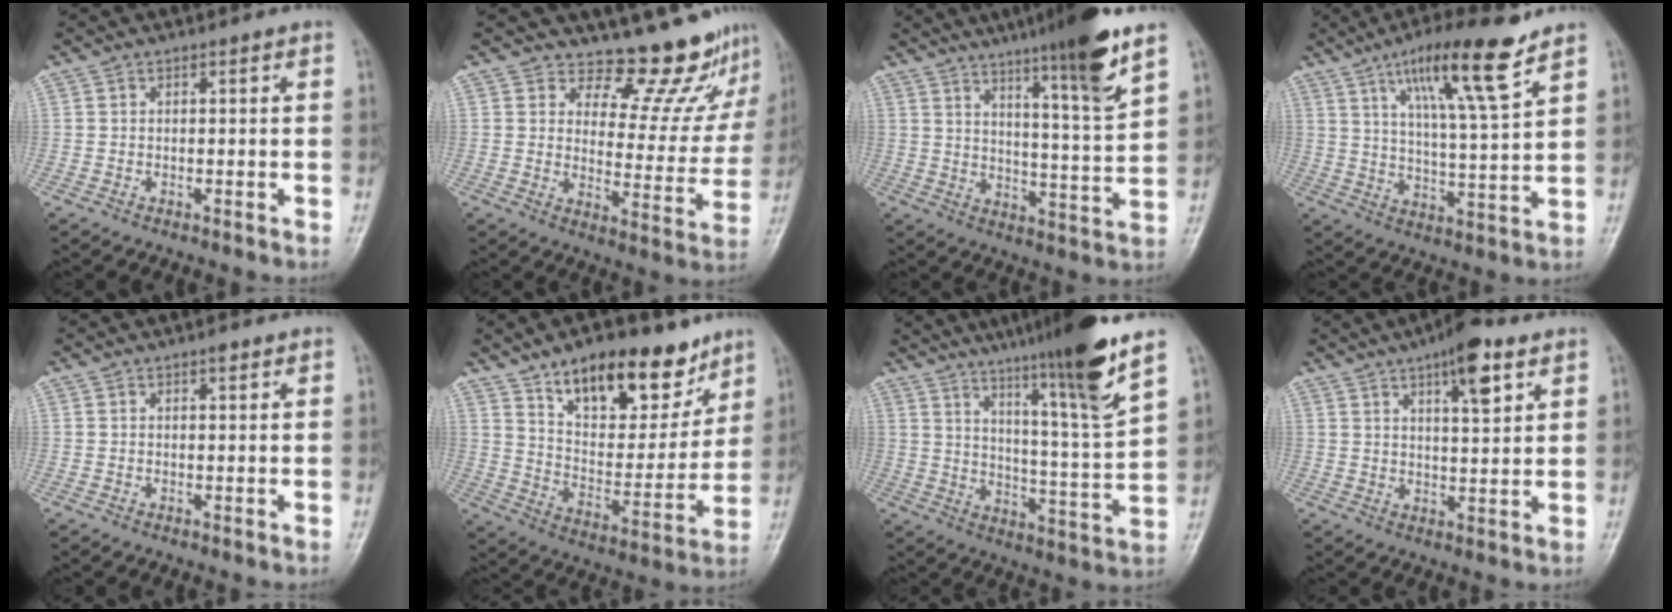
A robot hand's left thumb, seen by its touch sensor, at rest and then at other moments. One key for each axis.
{"total": 12.8, "fx": 11.9, "fy": 4.1, "fz": 2.5, "tx": 0.010, "ty": -0.118, "tz": 0.147}
{"total": 15.0, "fx": 9.7, "fy": 0.5, "fz": 11.5, "tx": -0.170, "ty": -0.056, "tz": 0.150}
{"total": 14.5, "fx": 9.0, "fy": 1.7, "fz": 11.2, "tx": -0.186, "ty": -0.044, "tz": 0.155}
{"total": 1.0, "fx": 0.6, "fy": 0.3, "fz": 0.7, "tx": -0.010, "ty": -0.002, "tz": 0.010}
{"total": 20.4, "fx": 13.4, "fy": 9.4, "fz": 12.1, "tx": -0.128, "ty": -0.067, "tz": 0.222}
{"total": 18.0, "fx": 12.5, "fy": -0.5, "fz": 13.0, "tx": -0.191, "ty": -0.068, "tz": 0.195}
{"total": 9.3, "fx": 5.2, "fy": 2.7, "fz": 7.2, "tx": -0.098, "ty": -0.021, "tz": 0.078}